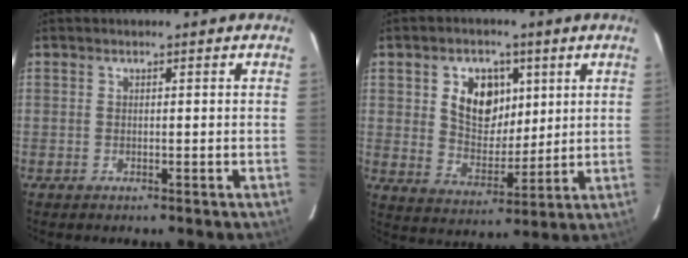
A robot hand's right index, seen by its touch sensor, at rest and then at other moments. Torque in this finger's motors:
{"motor_torque": [1.02, 0.15, 0.30, 0.08]}